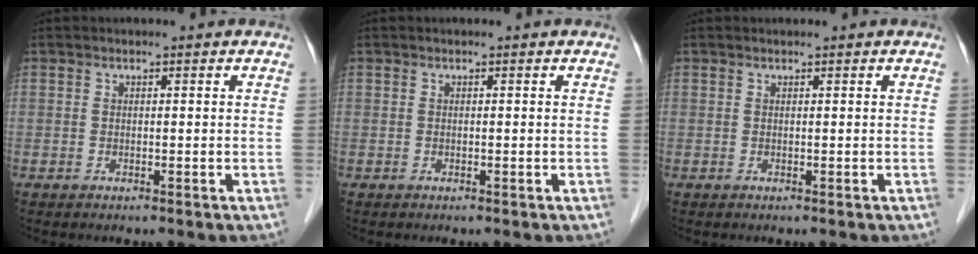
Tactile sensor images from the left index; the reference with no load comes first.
{"total": 0.9, "force": [-0.9, -0.1, 0.0], "torque": [0.003, -0.006, -0.016]}
{"total": 0.7, "force": [-0.7, -0.1, -0.1], "torque": [0.001, -0.006, -0.011]}